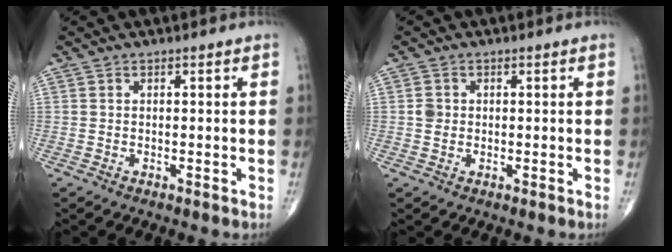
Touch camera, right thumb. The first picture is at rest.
{"total": 1.8, "force": [0.1, 1.6, 0.8], "torque": [-0.008, 0.002, 0.003]}